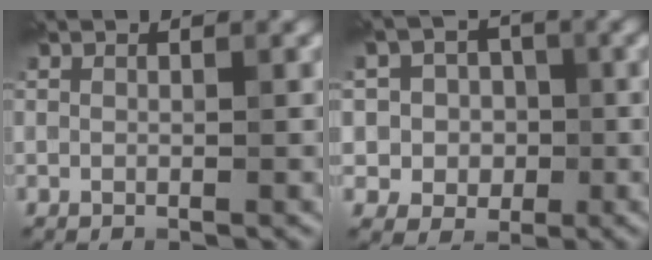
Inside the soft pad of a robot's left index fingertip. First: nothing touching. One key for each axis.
{"total": 4.9, "fx": 0.3, "fy": 4.7, "fz": 1.5, "tx": -0.015, "ty": 0.018, "tz": -0.013}